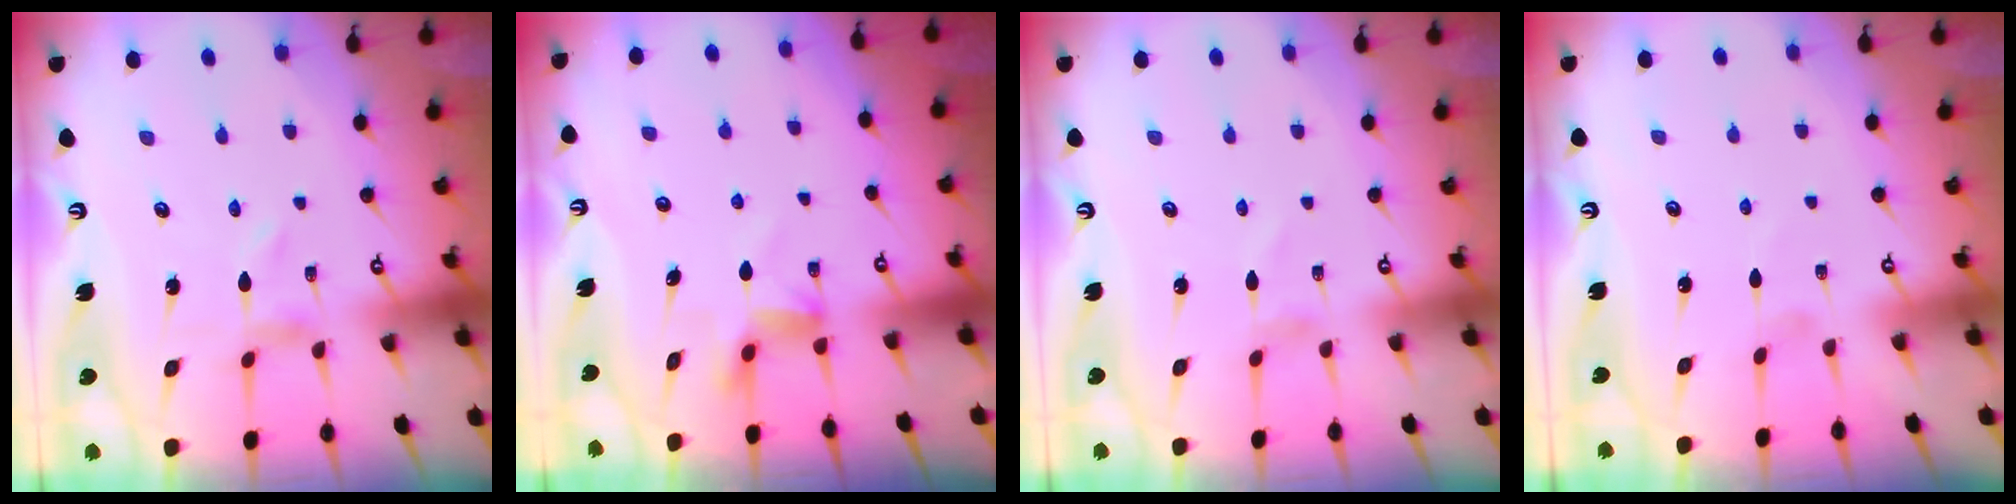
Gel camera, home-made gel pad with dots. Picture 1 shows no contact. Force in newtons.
{"total": 5.0, "press": 5.0, "slide": 0.4}
{"total": 1.4, "press": 1.4, "slide": 0.1}
{"total": 1.0, "press": 1.0, "slide": 0.1}